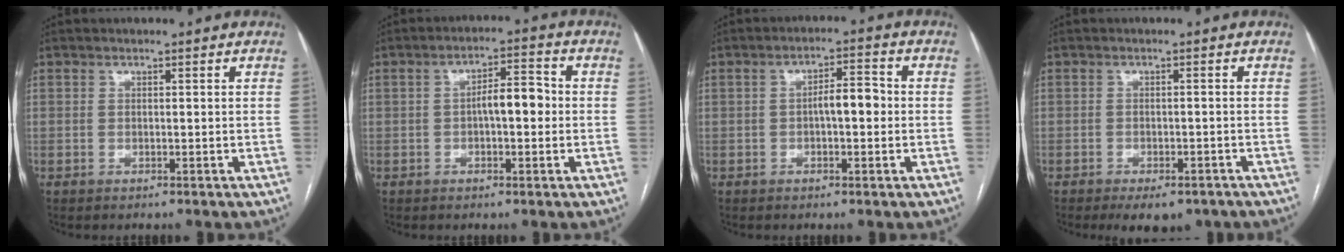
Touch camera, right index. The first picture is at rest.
{"total": 5.4, "force": [-0.4, 1.8, 5.1], "torque": [-0.083, 0.021, -0.008]}
{"total": 4.6, "force": [-0.4, 1.5, 4.3], "torque": [-0.070, 0.017, -0.008]}
{"total": 6.3, "force": [-4.7, 2.9, 3.0], "torque": [-0.034, 0.000, -0.063]}